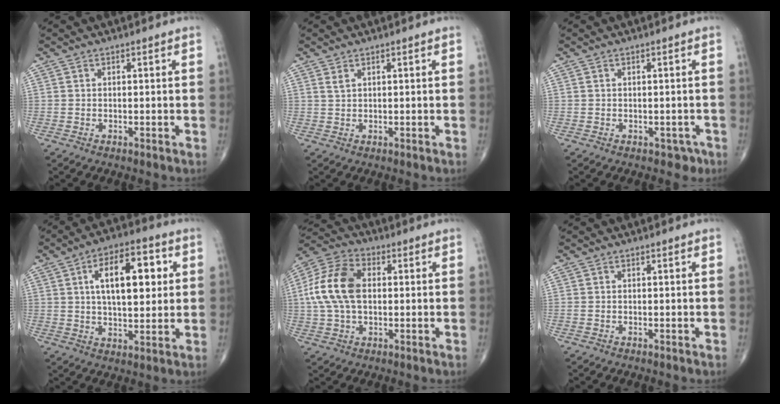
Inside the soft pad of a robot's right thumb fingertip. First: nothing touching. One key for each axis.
{"total": 1.1, "fx": 0.7, "fy": 0.5, "fz": 0.7, "tx": -0.013, "ty": 0.003, "tz": 0.018}
{"total": 1.9, "fx": -0.6, "fy": 1.6, "fz": 0.8, "tx": 0.004, "ty": 0.003, "tz": -0.005}
{"total": 14.7, "fx": 3.6, "fy": 6.9, "fz": 12.4, "tx": -0.172, "ty": 0.005, "tz": 0.056}
{"total": 13.5, "fx": 1.0, "fy": 8.4, "fz": 10.5, "tx": -0.214, "ty": 0.025, "tz": 0.013}
{"total": 0.0}